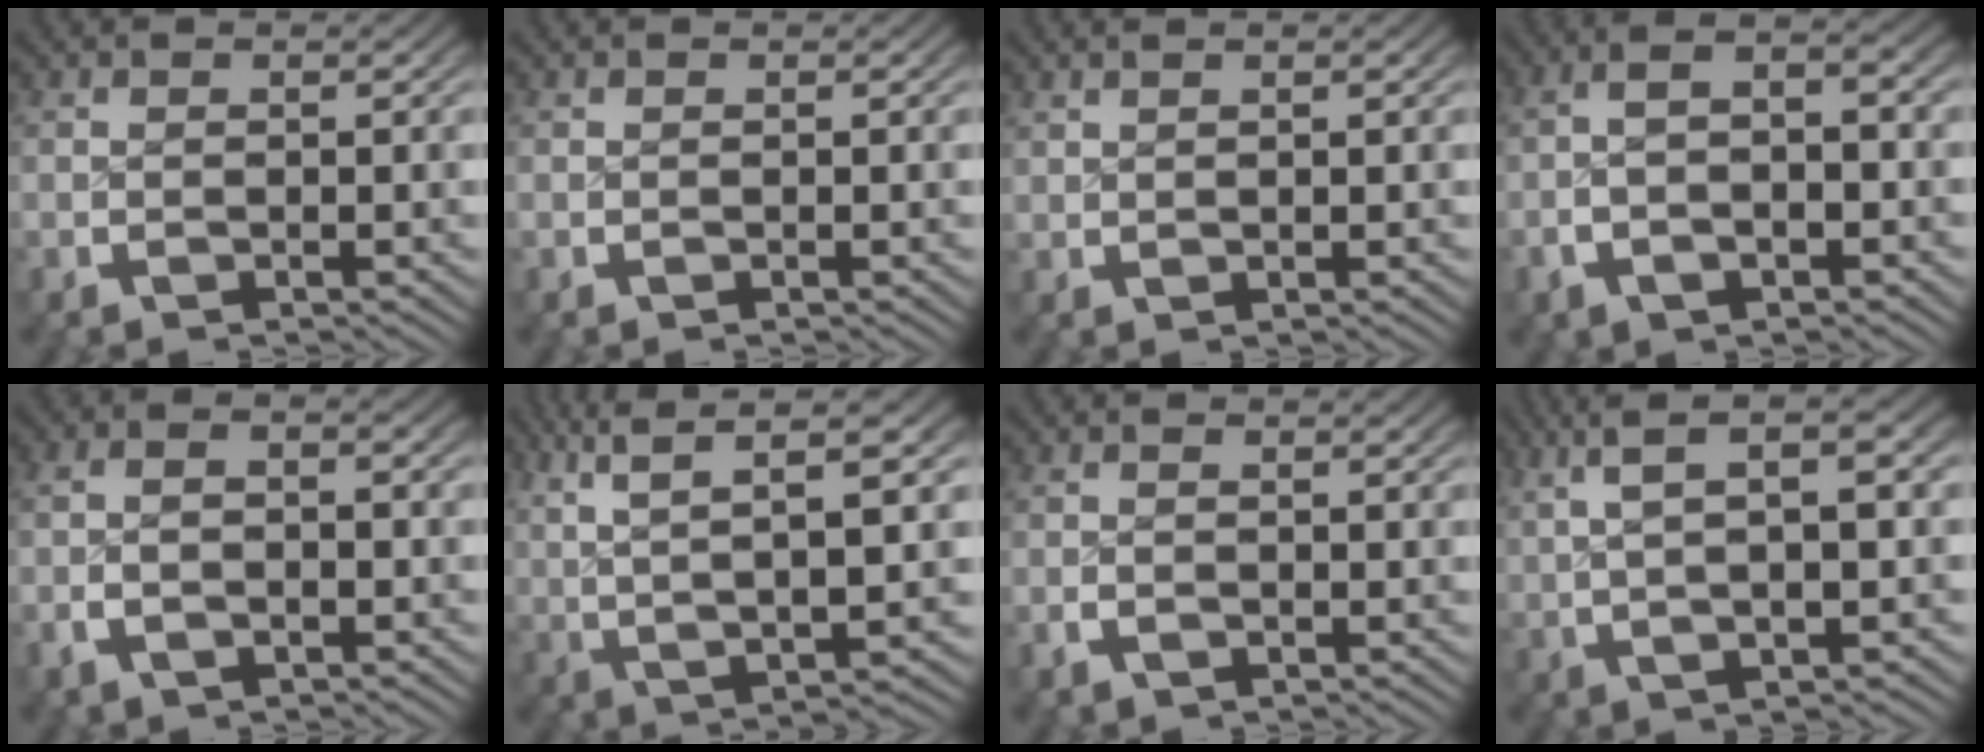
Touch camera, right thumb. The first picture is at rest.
{"total": 0.0}
{"total": 0.9, "force": [0.8, 0.0, 0.3], "torque": [-0.001, 0.003, 0.020]}
{"total": 4.9, "force": [-0.2, 2.4, 4.2], "torque": [-0.072, 0.008, -0.010]}
{"total": 2.9, "force": [-0.9, 1.6, 2.3], "torque": [-0.052, 0.000, -0.019]}
{"total": 10.4, "force": [3.2, 5.5, 8.2], "torque": [-0.159, -0.001, 0.054]}
{"total": 1.3, "force": [-0.5, 0.9, 0.9], "torque": [-0.023, -0.004, -0.004]}
{"total": 7.6, "force": [3.3, 2.7, 6.3], "torque": [-0.097, 0.024, 0.052]}